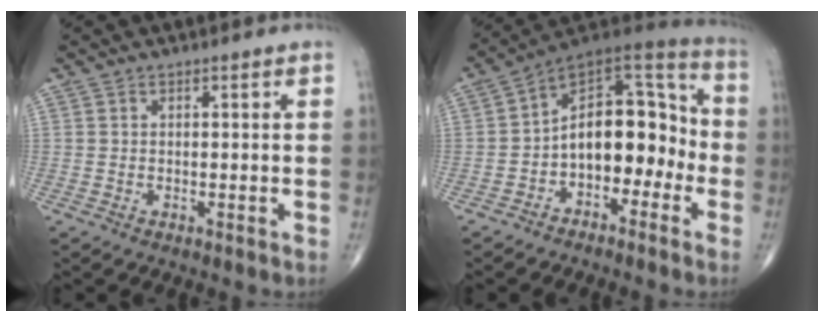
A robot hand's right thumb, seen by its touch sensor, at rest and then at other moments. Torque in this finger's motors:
{"motor_torque": [0.25, 0.75, 0.37, -0.06, 0.13]}